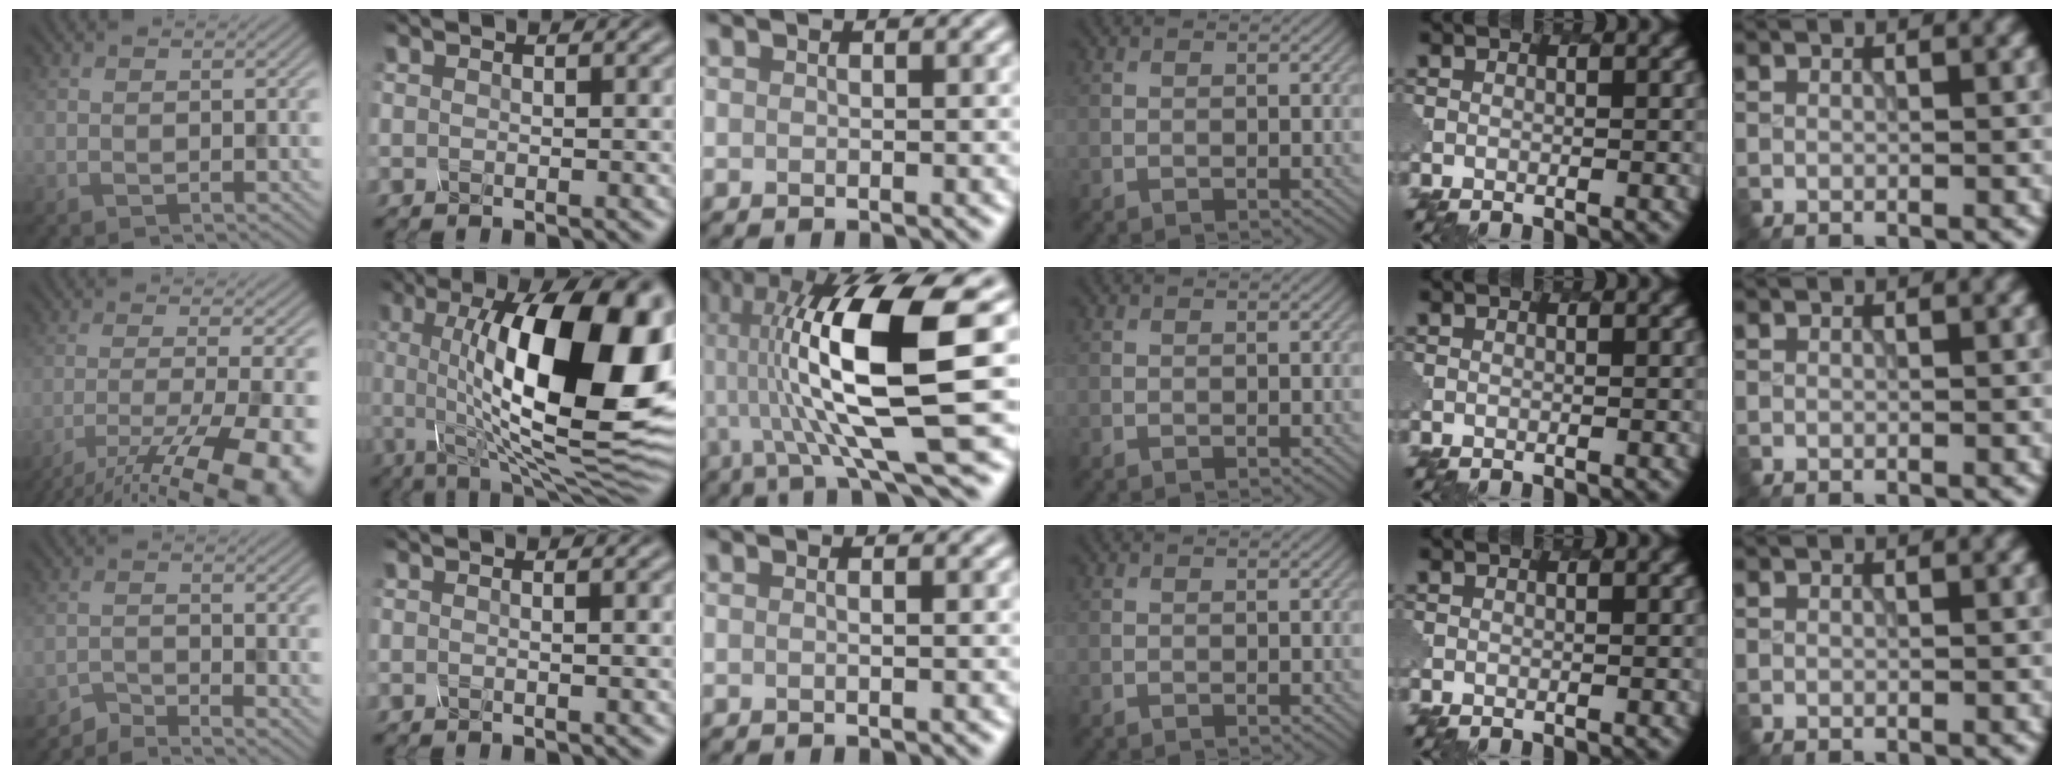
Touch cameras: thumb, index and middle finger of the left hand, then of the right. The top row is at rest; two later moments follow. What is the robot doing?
{"motion": "pour", "object": "mug"}